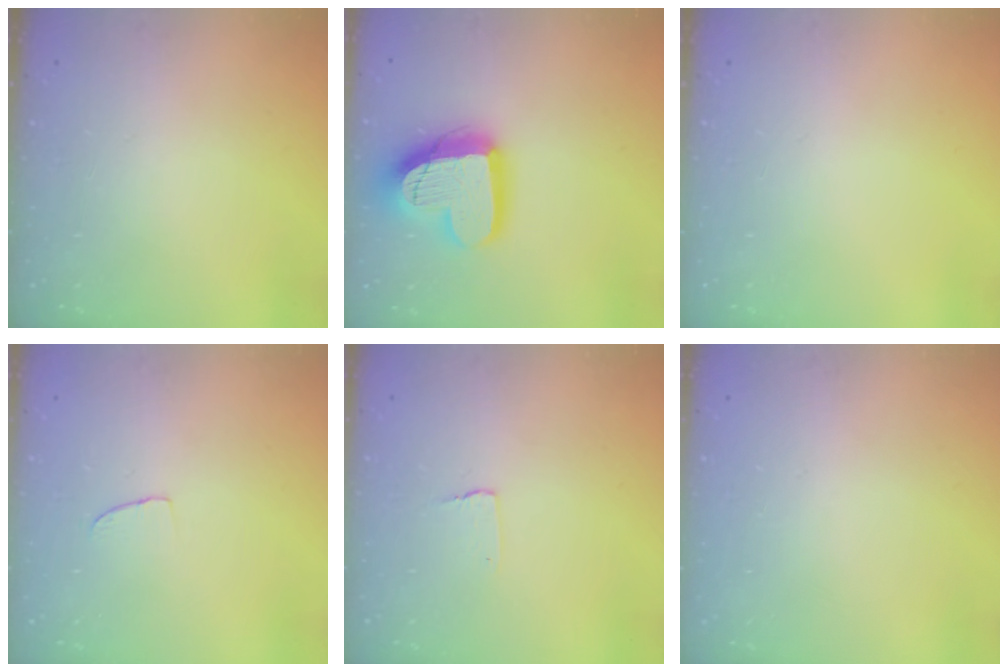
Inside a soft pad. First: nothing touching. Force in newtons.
{"total": 17.4, "press": 17.4, "slide": 1.4}
{"total": 0.0}
{"total": 2.5, "press": 2.5, "slide": 0.1}
{"total": 2.7, "press": 2.7, "slide": 0.2}
{"total": 0.0}